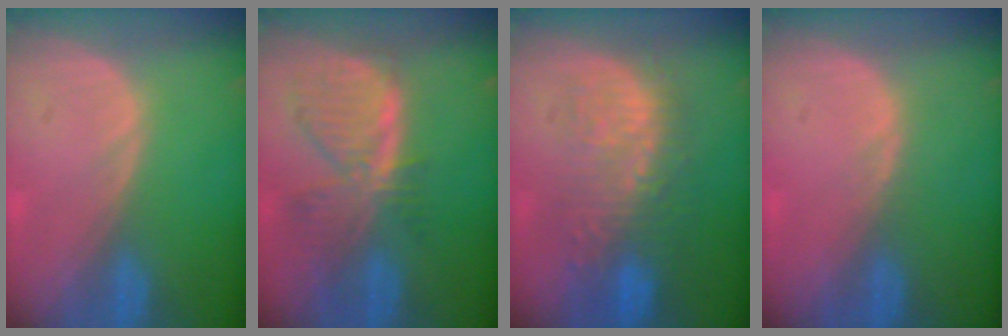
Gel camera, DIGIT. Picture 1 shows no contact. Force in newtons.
{"total": 8.0, "press": 7.1, "slide": 3.9}
{"total": 10.4, "press": 9.5, "slide": 4.2}
{"total": 0.5, "press": 0.5, "slide": 0.1}